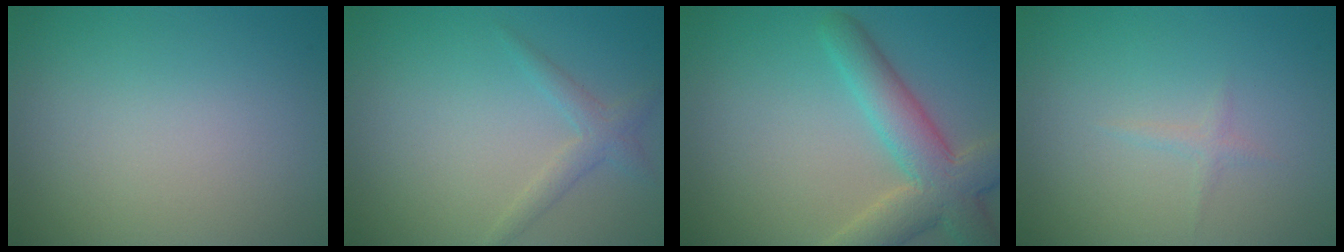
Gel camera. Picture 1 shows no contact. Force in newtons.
{"total": 1.8, "press": 1.8, "slide": 0.1}
{"total": 6.5, "press": 6.5, "slide": 0.4}
{"total": 0.8, "press": 0.8, "slide": 0.1}